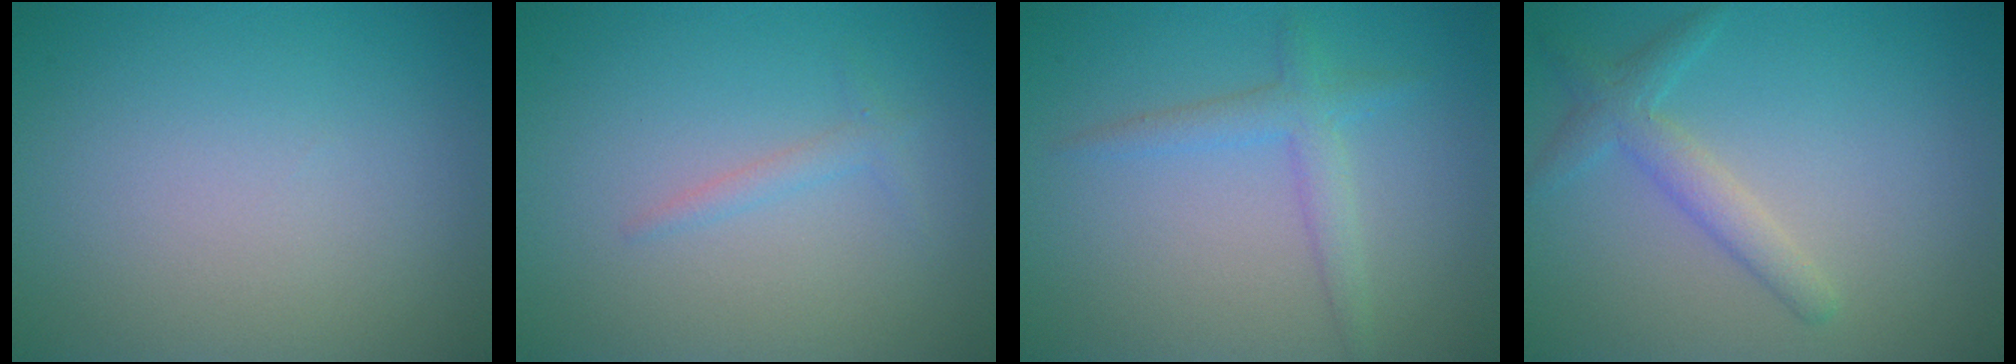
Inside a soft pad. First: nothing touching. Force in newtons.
{"total": 1.0, "press": 1.0, "slide": 0.1}
{"total": 2.3, "press": 2.3, "slide": 0.2}
{"total": 2.5, "press": 2.5, "slide": 0.2}